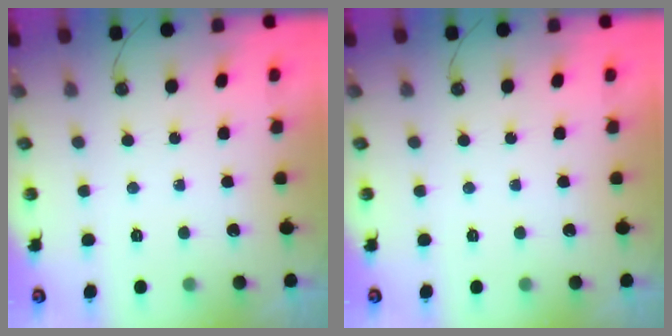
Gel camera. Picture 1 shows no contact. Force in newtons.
{"total": 0.0}